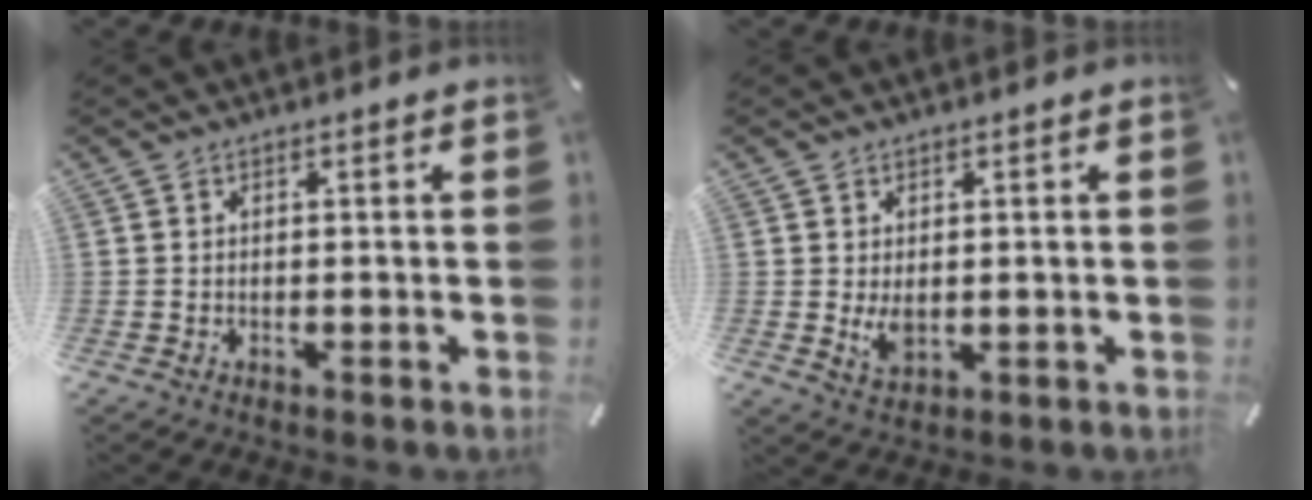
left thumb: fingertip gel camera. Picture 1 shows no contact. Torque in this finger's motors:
{"motor_torque": [0.60, 0.59, 0.71, -0.04, 0.00]}